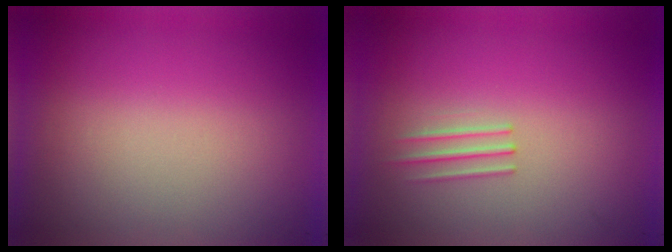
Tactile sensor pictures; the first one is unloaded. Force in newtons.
{"total": 1.2}